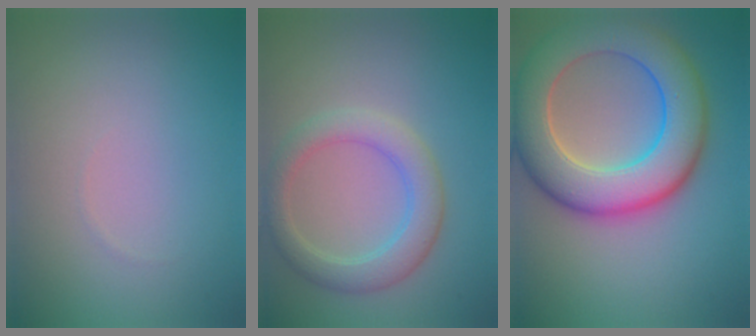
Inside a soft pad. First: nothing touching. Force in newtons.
{"total": 3.9, "press": 3.9, "slide": 0.5}
{"total": 10.0, "press": 10.0, "slide": 0.6}